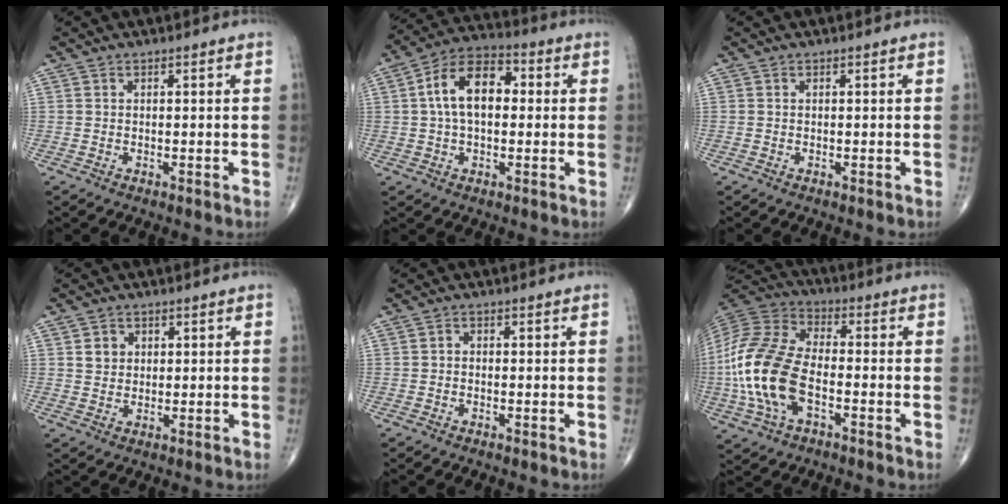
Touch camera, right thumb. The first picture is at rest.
{"total": 11.9, "force": [1.4, 7.1, 9.4], "torque": [-0.156, 0.031, 0.013]}
{"total": 0.0}
{"total": 3.5, "force": [1.1, 3.0, 1.3], "torque": [-0.005, -0.004, 0.019]}
{"total": 0.8, "force": [-0.2, 0.6, 0.4], "torque": [0.003, 0.003, -0.010]}
{"total": 18.9, "force": [-4.0, 10.3, 15.3], "torque": [-0.334, 0.020, -0.079]}